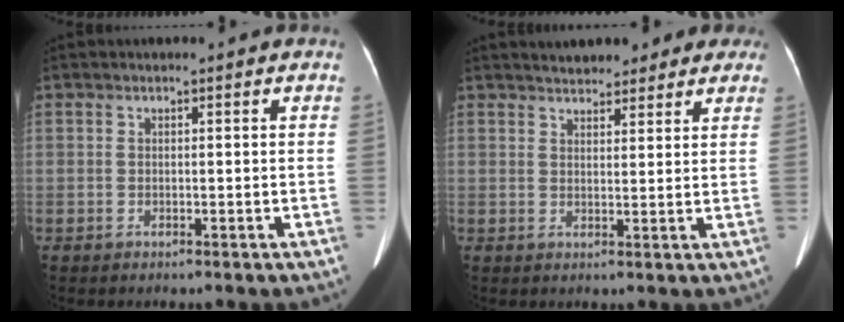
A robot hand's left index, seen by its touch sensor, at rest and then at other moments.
{"total": 8.8, "force": [7.5, 3.3, 3.4], "torque": [-0.026, 0.020, 0.091]}